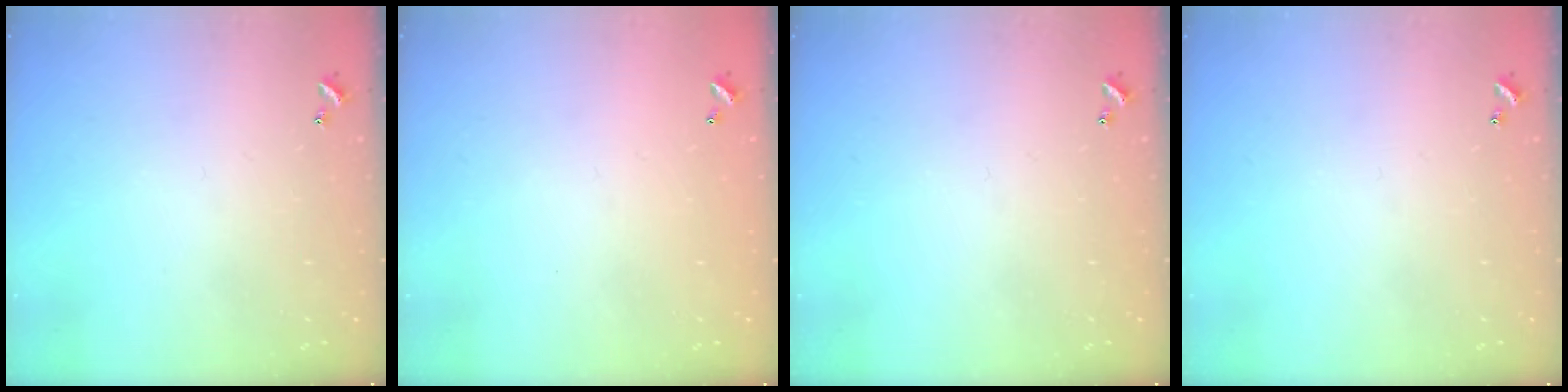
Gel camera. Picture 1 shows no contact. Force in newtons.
{"total": 2.9, "press": 2.9, "slide": 0.1}
{"total": 0.0}
{"total": 0.0}